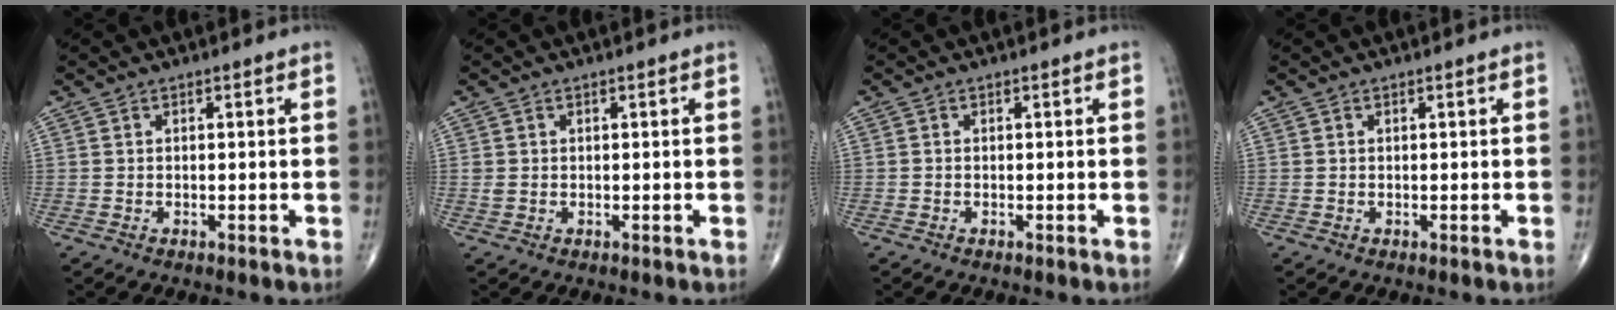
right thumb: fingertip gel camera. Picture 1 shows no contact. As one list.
[{"total": 1.1, "force": [0.1, 0.9, 0.6], "torque": [-0.015, 0.000, 0.004]}, {"total": 0.0}, {"total": 0.0}]